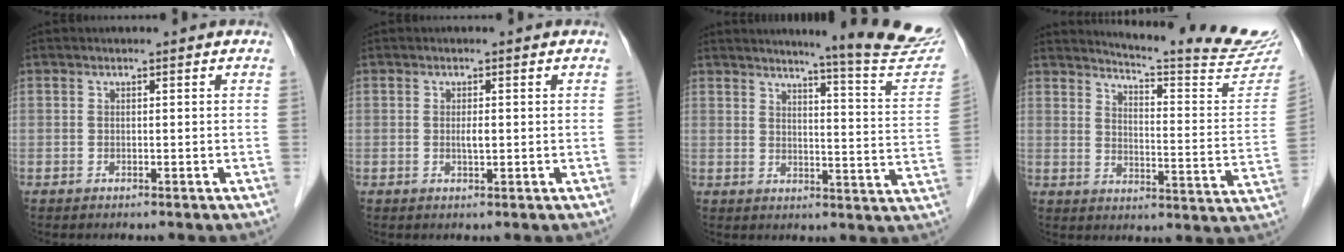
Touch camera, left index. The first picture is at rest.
{"total": 1.3, "force": [0.0, 0.3, 1.3], "torque": [-0.025, 0.000, 0.001]}
{"total": 17.1, "force": [15.7, -0.9, 6.6], "torque": [-0.079, -0.100, 0.172]}
{"total": 20.2, "force": [19.3, -0.6, 5.7], "torque": [-0.089, -0.120, 0.230]}